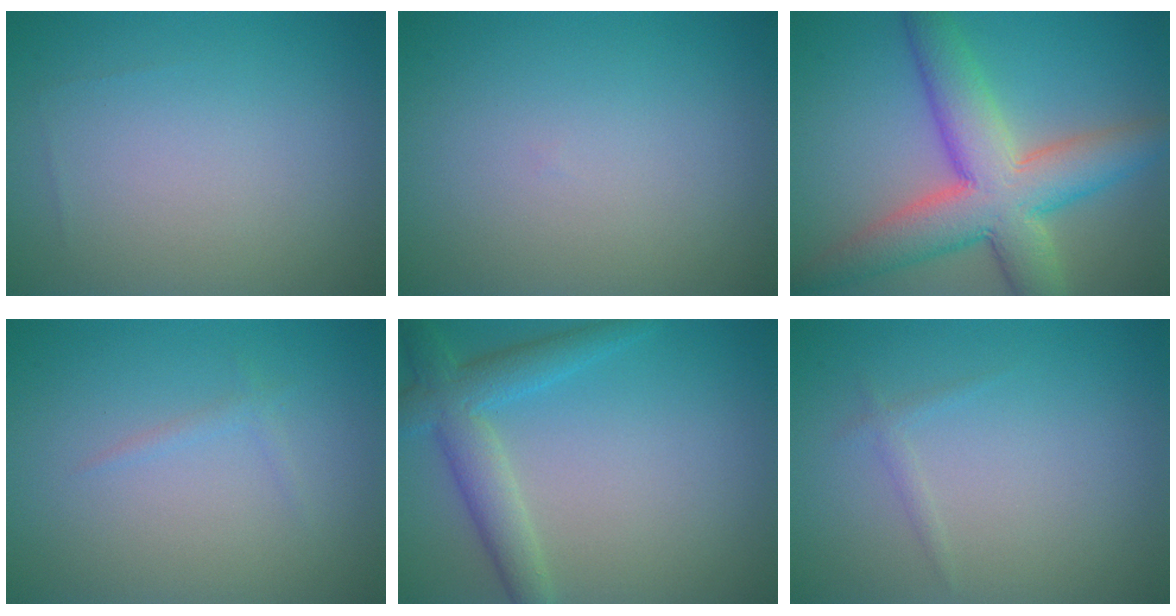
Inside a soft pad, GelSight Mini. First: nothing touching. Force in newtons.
{"total": 0.0}
{"total": 9.2, "press": 9.2, "slide": 0.5}
{"total": 0.8, "press": 0.8, "slide": 0.0}
{"total": 4.3, "press": 4.3, "slide": 0.0}
{"total": 0.8, "press": 0.8, "slide": 0.1}